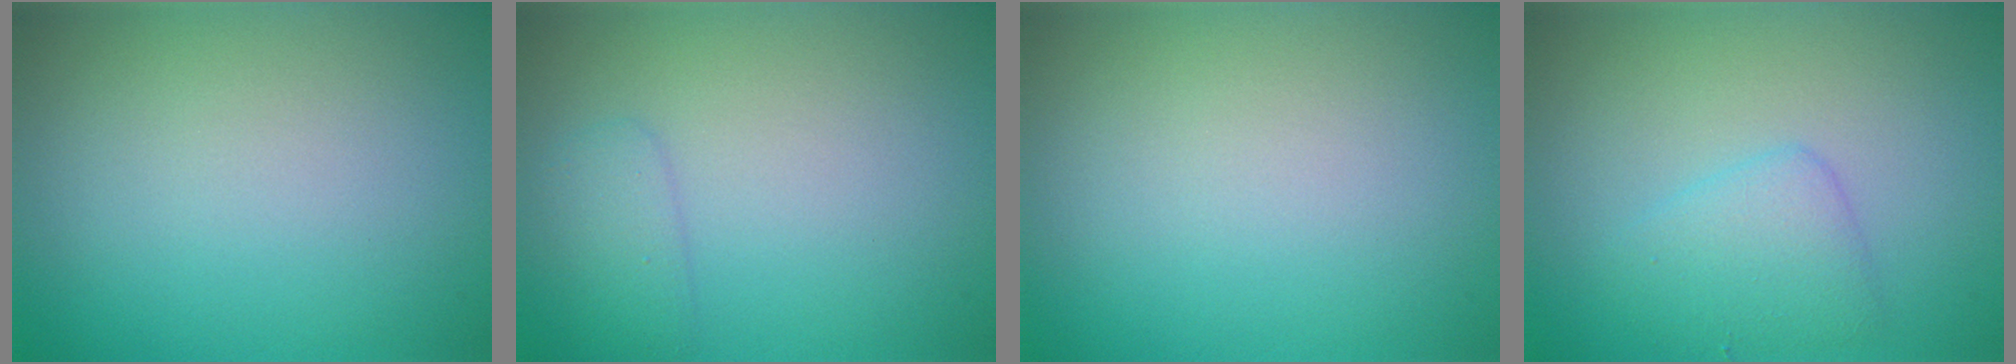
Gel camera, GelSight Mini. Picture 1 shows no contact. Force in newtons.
{"total": 1.5, "press": 1.5, "slide": 0.1}
{"total": 0.0}
{"total": 2.5, "press": 2.5, "slide": 0.1}